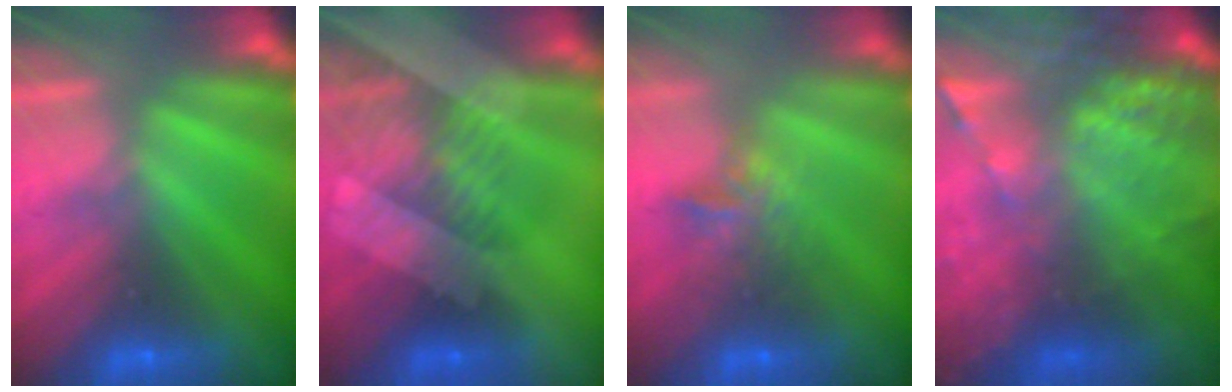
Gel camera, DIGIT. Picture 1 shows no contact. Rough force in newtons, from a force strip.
{"total": 3.5}
{"total": 3.8}
{"total": 9.2}